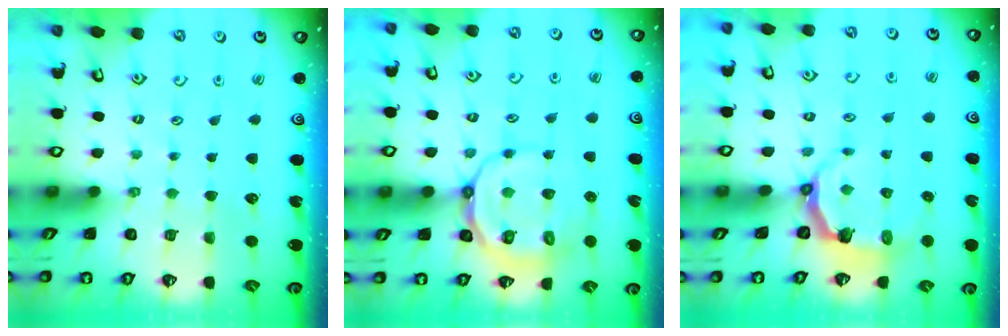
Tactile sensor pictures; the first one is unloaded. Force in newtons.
{"total": 12.1, "press": 12.0, "slide": 2.0}
{"total": 4.2, "press": 2.7, "slide": 3.2}